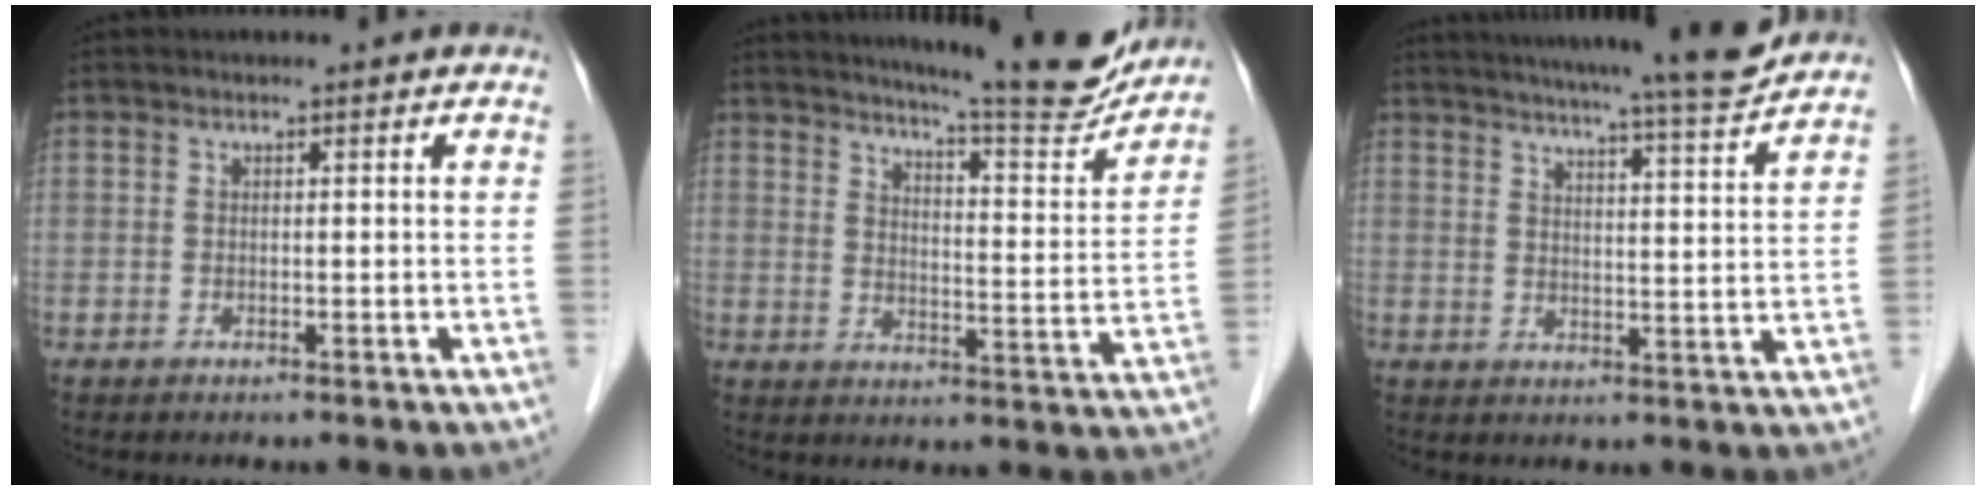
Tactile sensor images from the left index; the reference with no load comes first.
{"total": 17.0, "force": [15.8, 0.8, 6.2], "torque": [-0.090, -0.058, 0.198]}
{"total": 15.2, "force": [13.8, -0.7, 6.3], "torque": [-0.101, -0.024, 0.182]}